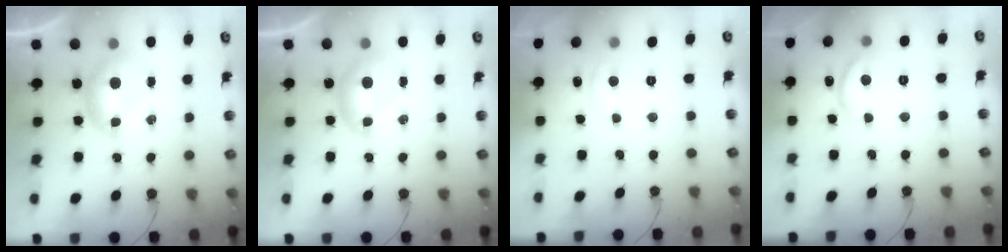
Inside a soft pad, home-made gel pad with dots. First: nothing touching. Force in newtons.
{"total": 0.0}
{"total": 1.2, "press": 1.0, "slide": 0.7}
{"total": 3.9, "press": 3.8, "slide": 0.4}